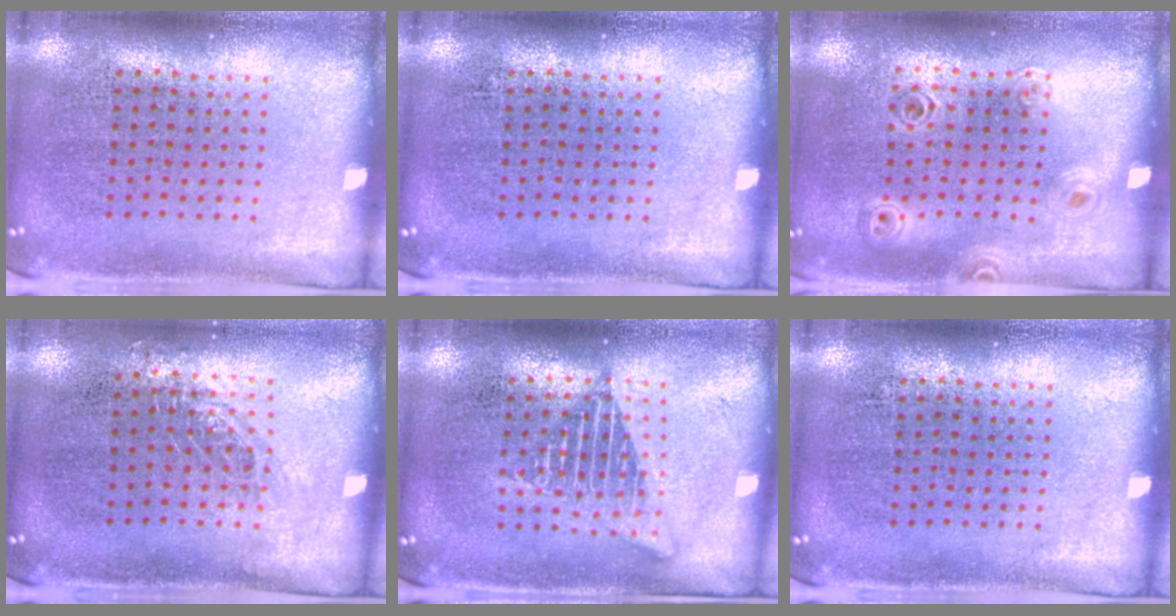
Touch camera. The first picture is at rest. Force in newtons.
{"total": 0.0}
{"total": 1.1, "press": 1.0, "slide": 0.3}
{"total": 0.8, "press": 0.8, "slide": 0.2}
{"total": 2.6, "press": 2.6, "slide": 0.3}
{"total": 0.0}